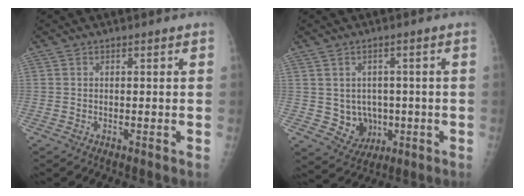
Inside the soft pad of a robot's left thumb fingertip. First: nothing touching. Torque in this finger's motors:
{"motor_torque": [-0.37, 0.22, 0.14, -0.06, 0.03]}